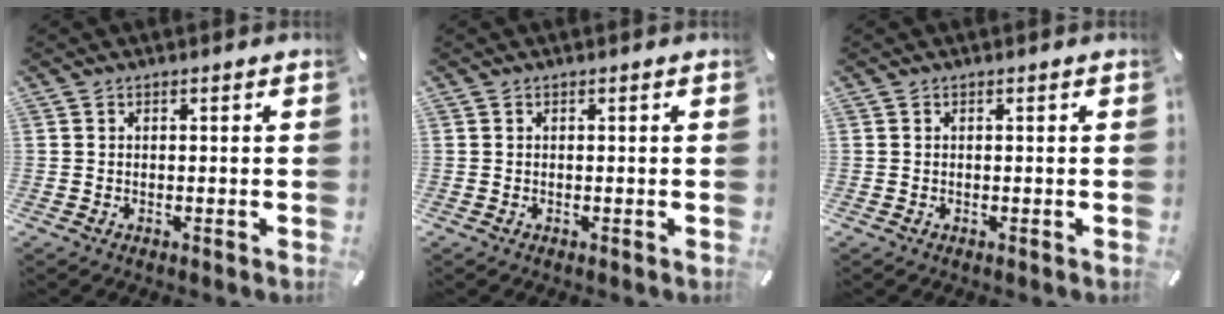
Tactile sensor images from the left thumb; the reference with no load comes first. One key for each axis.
{"total": 0.0}
{"total": 0.0}